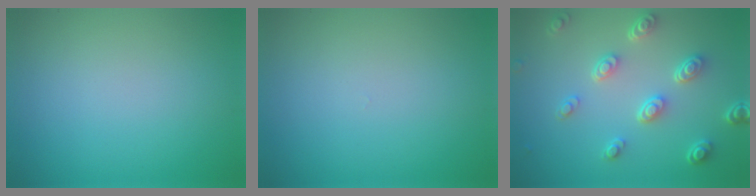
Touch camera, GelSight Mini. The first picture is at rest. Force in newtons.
{"total": 0.0}
{"total": 4.5, "press": 3.5, "slide": 2.9}